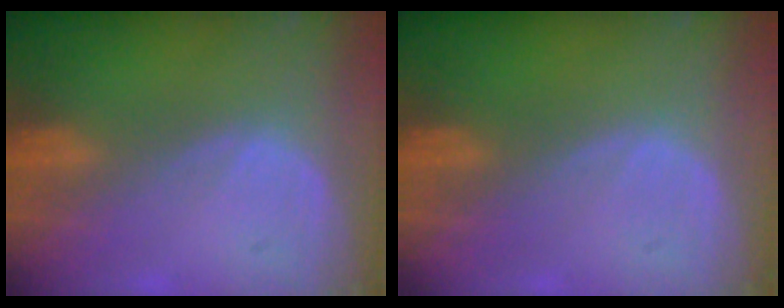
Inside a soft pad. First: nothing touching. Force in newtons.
{"total": 0.0}